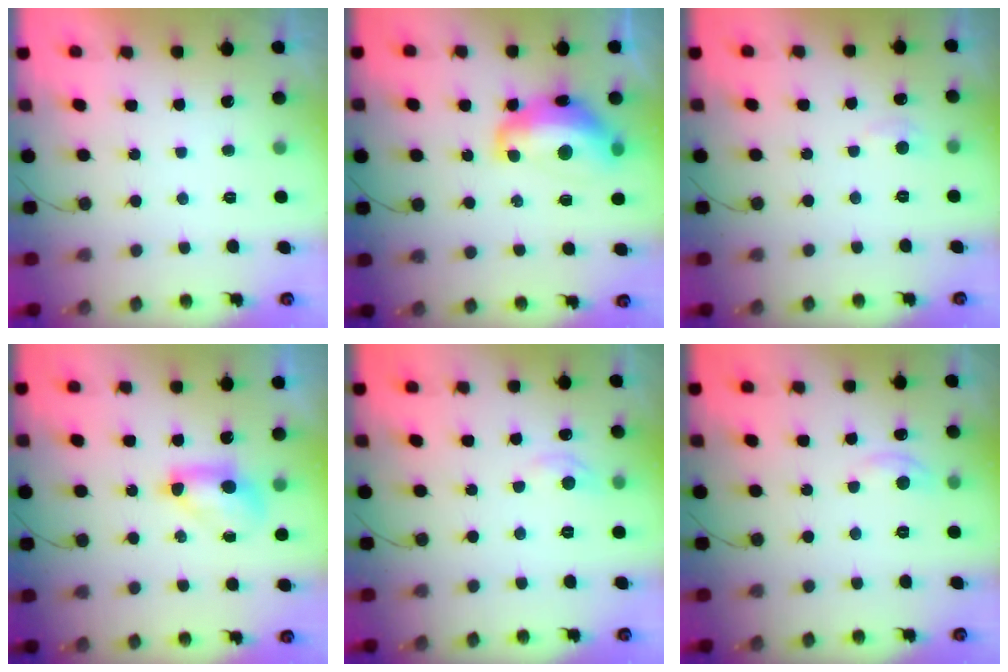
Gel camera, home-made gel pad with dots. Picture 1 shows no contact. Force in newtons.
{"total": 14.3, "press": 14.3, "slide": 1.1}
{"total": 4.8, "press": 4.8, "slide": 0.6}
{"total": 7.5, "press": 7.4, "slide": 1.1}
{"total": 3.9, "press": 3.9, "slide": 0.5}
{"total": 4.5, "press": 4.4, "slide": 0.7}